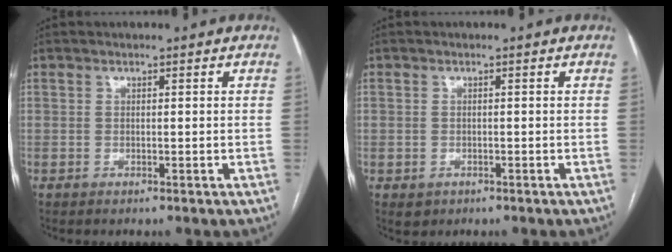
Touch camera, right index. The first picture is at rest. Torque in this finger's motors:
{"motor_torque": [-0.69, 0.06, -0.89, -0.21]}